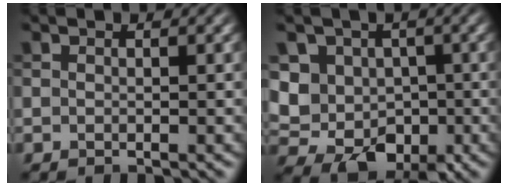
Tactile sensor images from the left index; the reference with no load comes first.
{"total": 6.3, "force": [-0.1, 5.4, 3.3], "torque": [-0.057, -0.010, -0.002]}